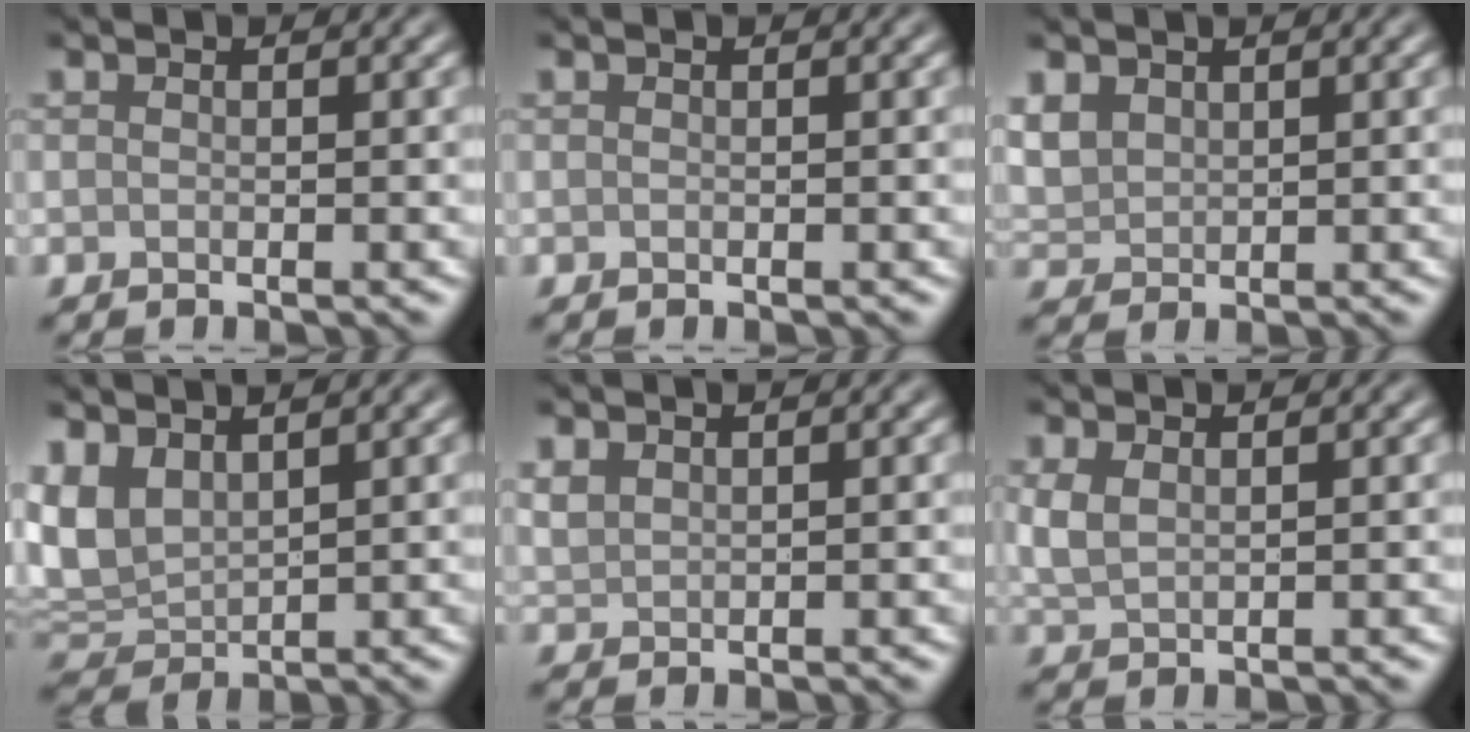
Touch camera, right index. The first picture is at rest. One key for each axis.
{"total": 0.0}
{"total": 3.1, "fx": 1.6, "fy": 2.2, "fz": 1.6, "tx": -0.044, "ty": 0.004, "tz": 0.033}
{"total": 5.5, "fx": 2.3, "fy": 3.4, "fz": 3.7, "tx": -0.097, "ty": 0.001, "tz": 0.049}
{"total": 1.5, "fx": 1.1, "fy": 0.8, "fz": 0.6, "tx": -0.019, "ty": 0.001, "tz": 0.028}
{"total": 2.1, "fx": 0.9, "fy": 1.1, "fz": 1.6, "tx": -0.043, "ty": 0.000, "tz": 0.022}